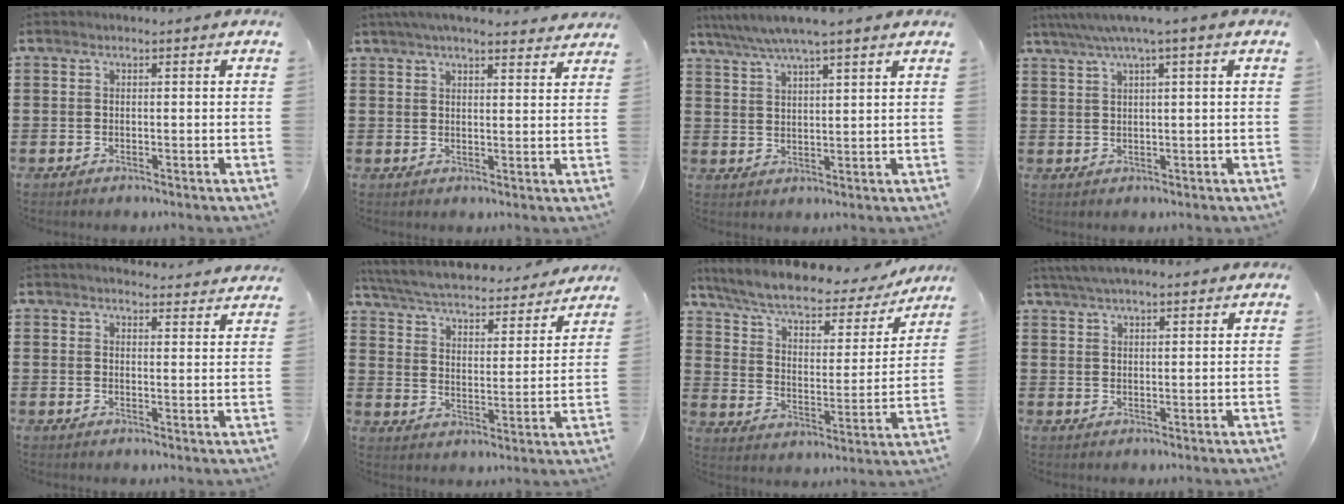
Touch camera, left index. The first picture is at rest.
{"total": 4.5, "force": [4.1, 0.6, 1.7], "torque": [-0.044, -0.004, 0.076]}
{"total": 4.9, "force": [4.1, 0.0, 2.8], "torque": [-0.065, -0.014, 0.070]}
{"total": 3.4, "force": [1.6, -0.3, 3.0], "torque": [-0.060, -0.001, 0.026]}
{"total": 3.0, "force": [3.0, -0.1, 0.3], "torque": [-0.006, -0.017, 0.052]}
{"total": 4.7, "force": [4.5, 0.2, 1.2], "torque": [-0.048, -0.035, 0.071]}
{"total": 7.2, "force": [5.8, 1.8, 4.0], "torque": [-0.101, -0.033, 0.095]}
{"total": 4.2, "force": [3.7, 0.4, 1.8], "torque": [-0.045, 0.000, 0.069]}